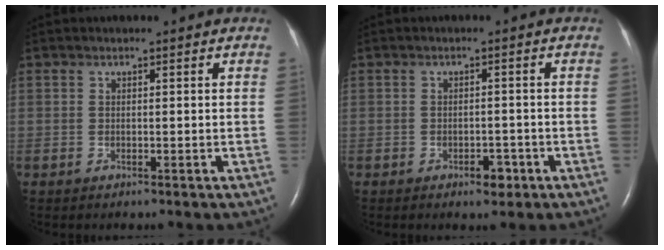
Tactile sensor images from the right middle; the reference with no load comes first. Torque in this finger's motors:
{"motor_torque": [0.42, -0.22, 0.01, 0.01]}